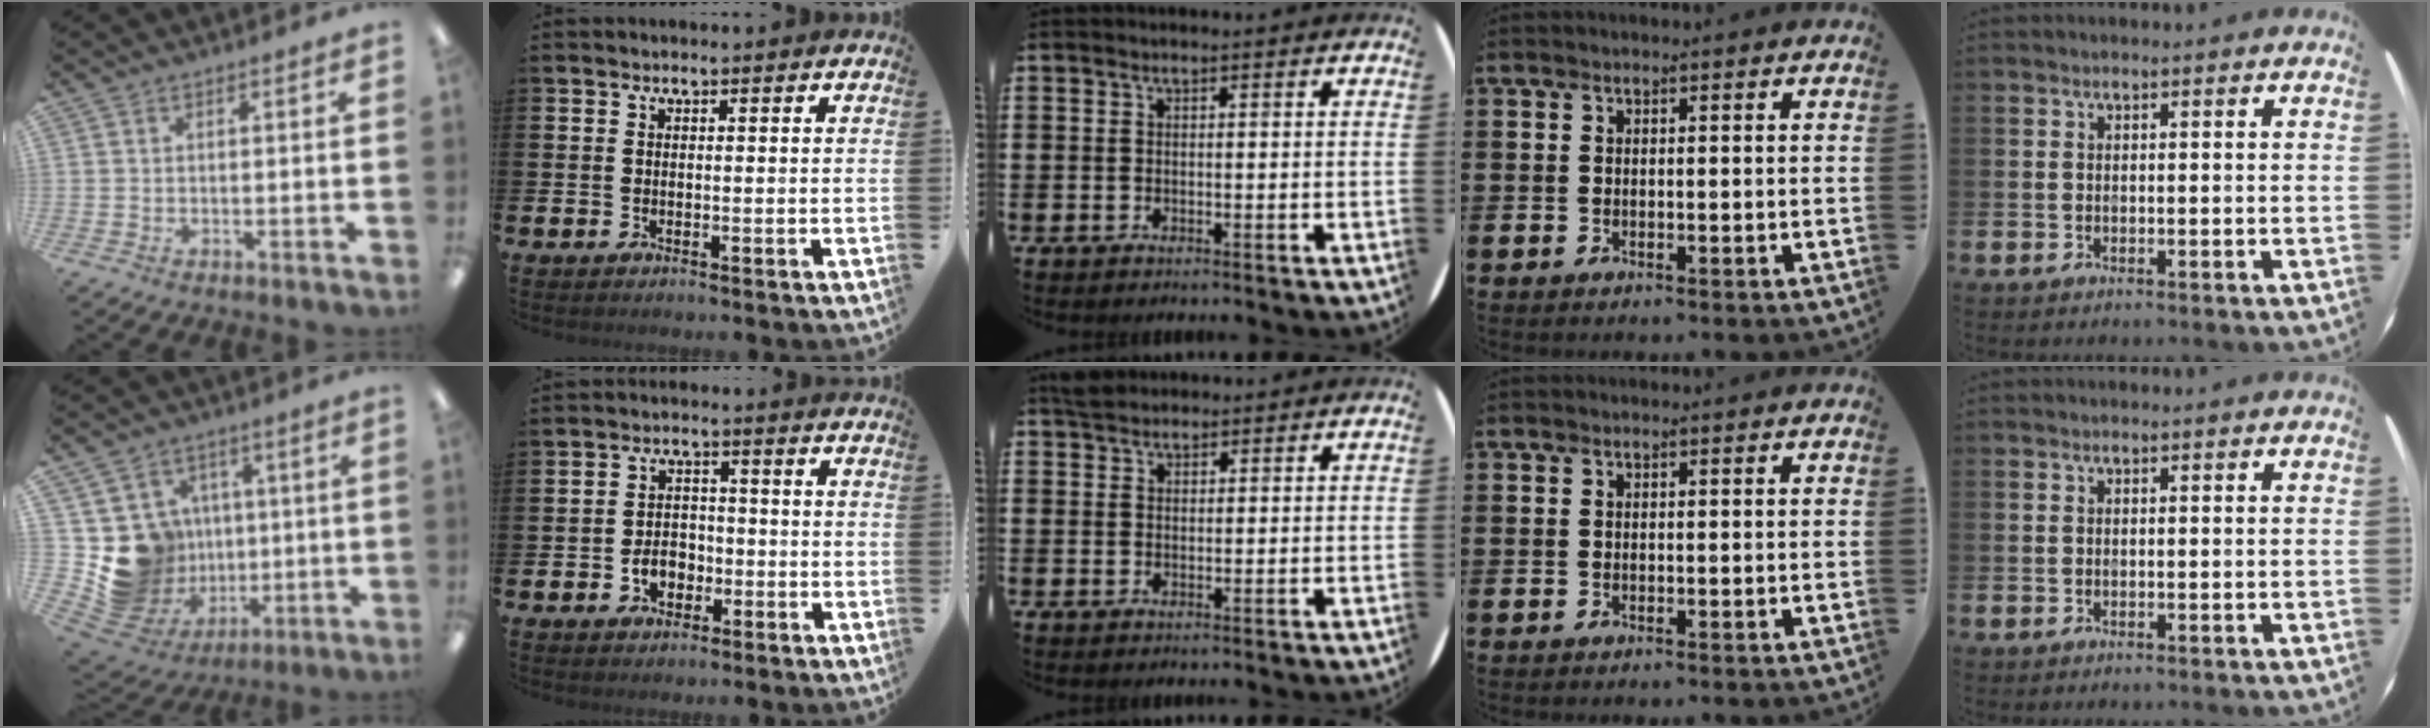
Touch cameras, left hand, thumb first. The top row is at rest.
{"thumb": {"total": 12.9, "force": [1.2, 12.6, 2.2], "torque": [-0.067, -0.012, 0.056]}, "index": {"total": 3.6, "force": [-1.4, 2.7, 1.9], "torque": [-0.024, -0.002, -0.034]}, "middle": {"total": 2.1, "force": [1.9, 0.8, 0.3], "torque": [-0.002, 0.002, 0.036]}}